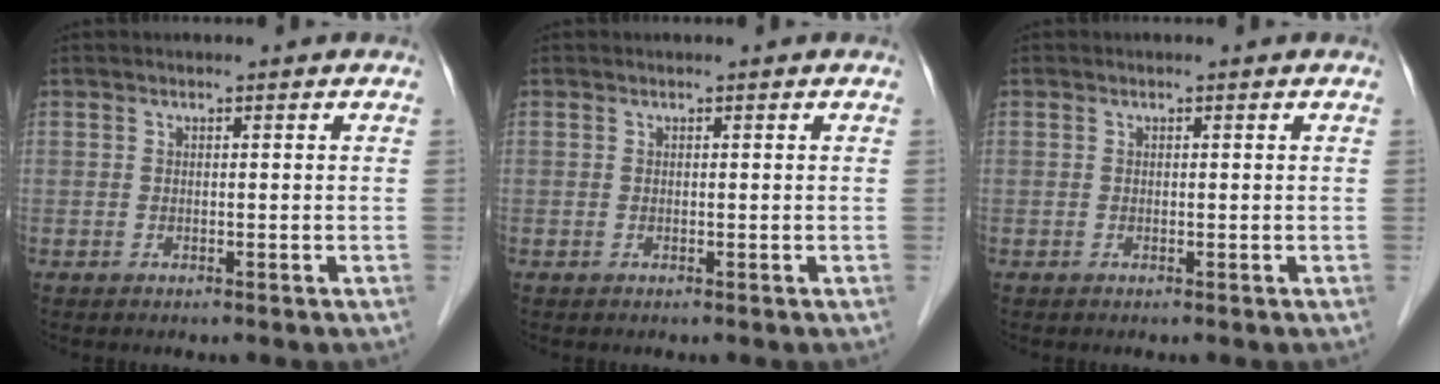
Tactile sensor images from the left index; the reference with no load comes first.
{"total": 0.0}
{"total": 0.0}